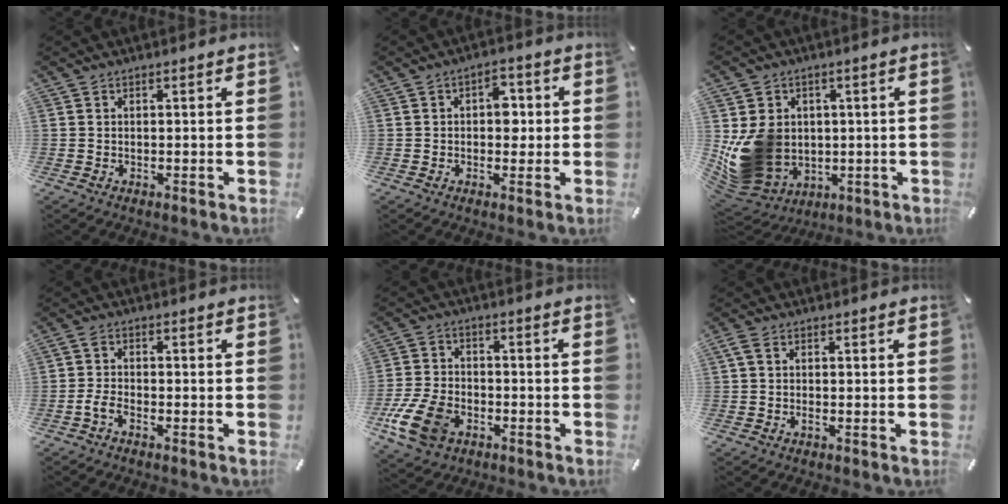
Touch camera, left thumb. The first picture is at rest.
{"total": 4.9, "force": [0.3, 3.4, 3.5], "torque": [-0.030, -0.002, -0.008]}
{"total": 13.7, "force": [0.4, 12.3, 6.0], "torque": [-0.134, -0.017, 0.015]}
{"total": 3.1, "force": [-1.6, 1.4, 2.3], "torque": [-0.058, 0.000, -0.034]}
{"total": 11.7, "force": [-5.4, 7.8, 6.9], "torque": [-0.154, 0.022, -0.098]}
{"total": 1.4, "force": [-0.3, 0.5, 1.2], "torque": [-0.023, -0.001, -0.006]}